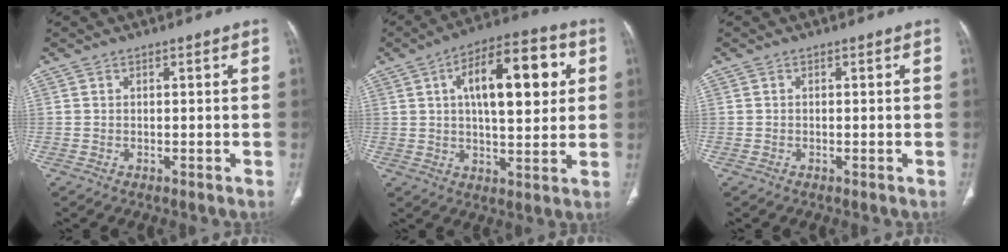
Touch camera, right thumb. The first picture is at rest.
{"total": 17.7, "force": [4.6, 7.5, 15.3], "torque": [-0.204, 0.009, 0.066]}
{"total": 0.0}